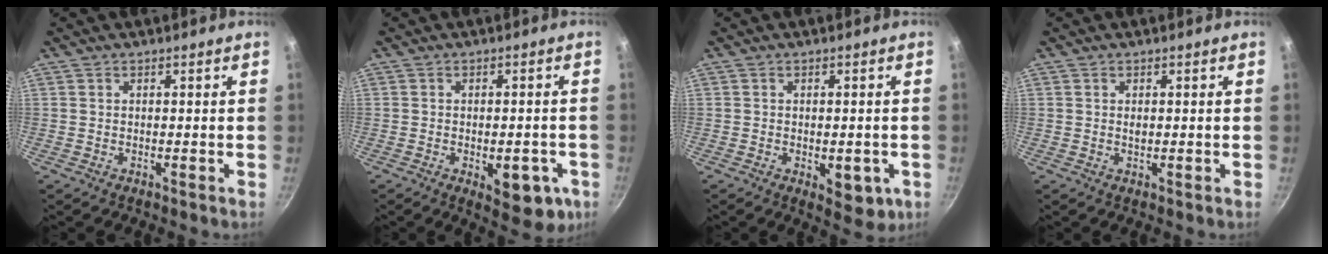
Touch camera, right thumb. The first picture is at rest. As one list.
[{"total": 9.8, "force": [-3.3, 4.9, 7.9], "torque": [-0.065, 0.009, -0.034]}, {"total": 6.5, "force": [-1.9, 3.5, 5.2], "torque": [-0.047, 0.001, -0.018]}, {"total": 0.9, "force": [0.1, 0.5, 0.7], "torque": [-0.012, 0.000, 0.002]}]